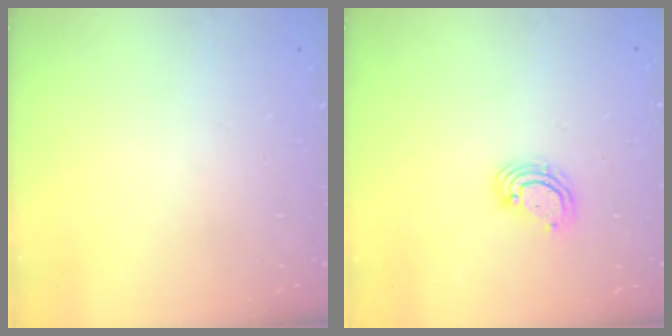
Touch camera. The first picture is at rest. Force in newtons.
{"total": 5.4, "press": 5.4, "slide": 0.7}